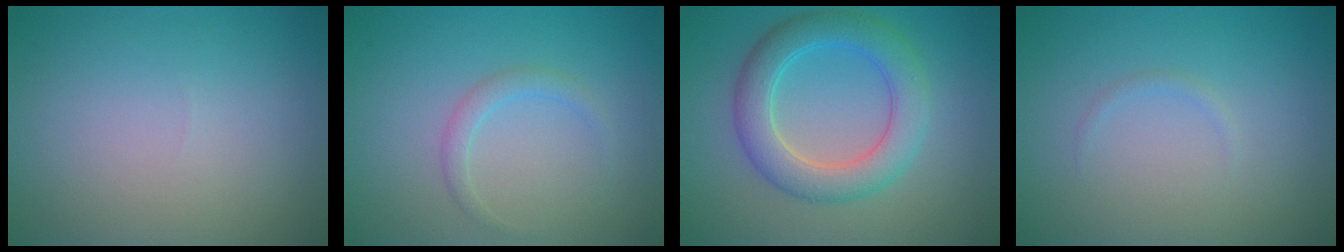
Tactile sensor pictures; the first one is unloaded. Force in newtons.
{"total": 1.4, "press": 1.4, "slide": 0.0}
{"total": 5.3, "press": 5.3, "slide": 0.2}
{"total": 0.5, "press": 0.5, "slide": 0.0}